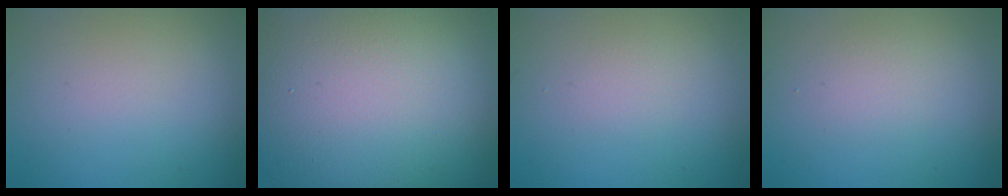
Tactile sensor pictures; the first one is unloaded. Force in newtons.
{"total": 21.9, "press": 21.9, "slide": 0.9}
{"total": 1.0, "press": 1.0, "slide": 0.0}
{"total": 1.3, "press": 1.3, "slide": 0.1}